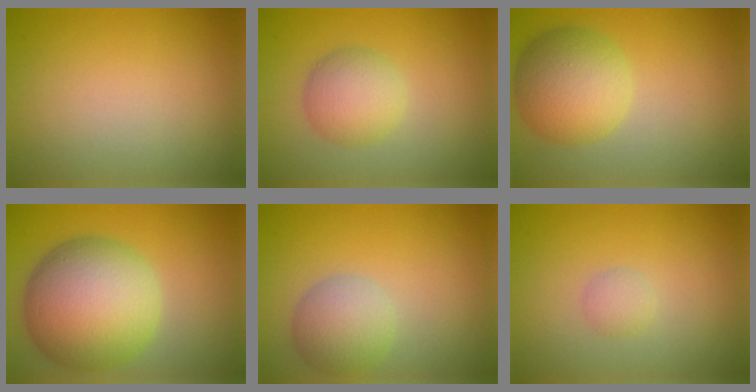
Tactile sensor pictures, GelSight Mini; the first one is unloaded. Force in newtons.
{"total": 3.6, "press": 3.6, "slide": 0.2}
{"total": 6.3, "press": 6.3, "slide": 0.1}
{"total": 11.7, "press": 11.7, "slide": 0.3}
{"total": 3.9, "press": 3.9, "slide": 0.2}
{"total": 1.1, "press": 1.1, "slide": 0.1}